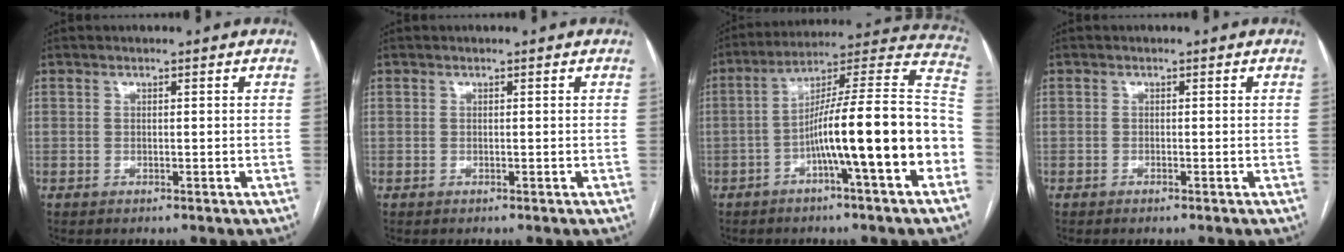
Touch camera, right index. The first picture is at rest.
{"total": 0.0}
{"total": 19.4, "force": [-5.2, 0.3, 18.7], "torque": [-0.244, 0.033, -0.080]}
{"total": 0.5, "force": [-0.4, -0.1, 0.3], "torque": [-0.007, -0.002, -0.007]}